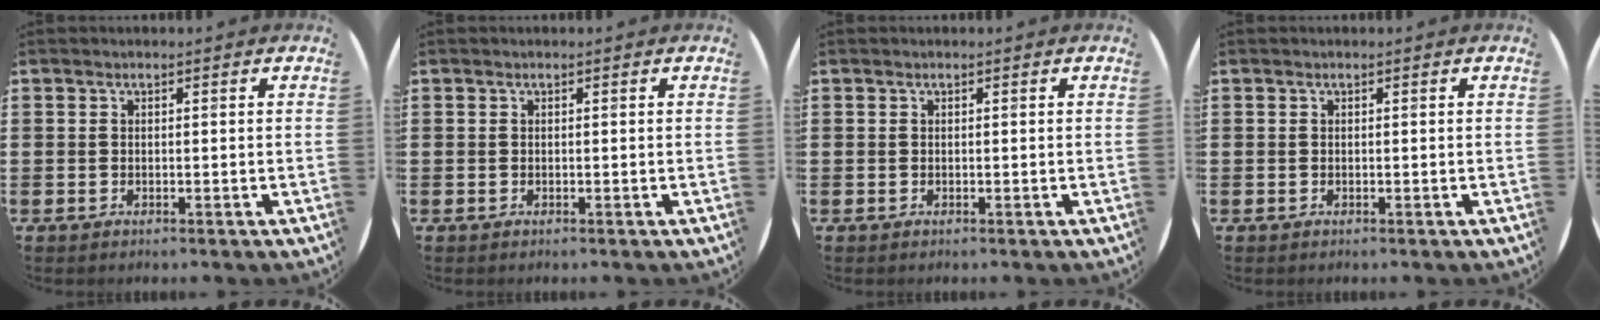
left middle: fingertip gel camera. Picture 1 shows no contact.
{"total": 0.0}
{"total": 0.0}
{"total": 0.0}